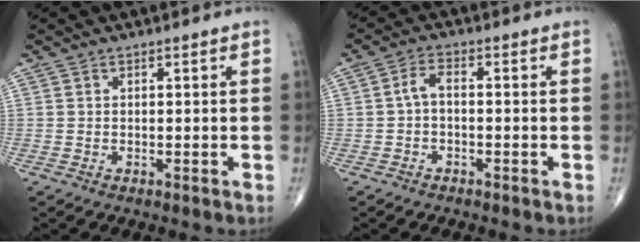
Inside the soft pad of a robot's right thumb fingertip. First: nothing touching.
{"total": 2.9, "force": [-0.5, 1.4, 2.5], "torque": [-0.046, 0.015, -0.015]}